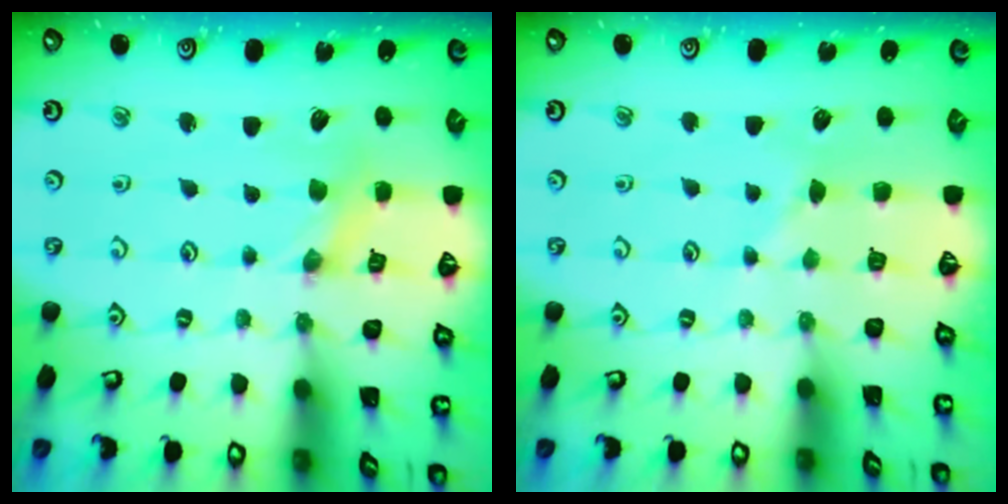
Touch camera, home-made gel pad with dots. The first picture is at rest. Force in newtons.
{"total": 2.9, "press": 2.9, "slide": 0.5}